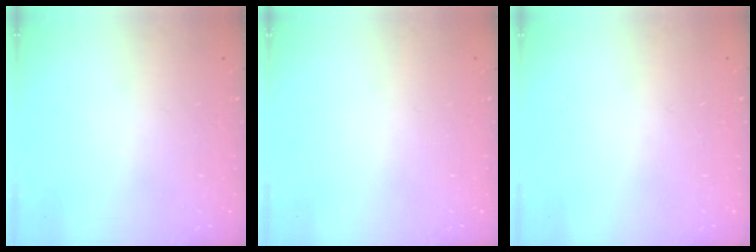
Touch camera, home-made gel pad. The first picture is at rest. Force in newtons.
{"total": 0.0}
{"total": 0.0}